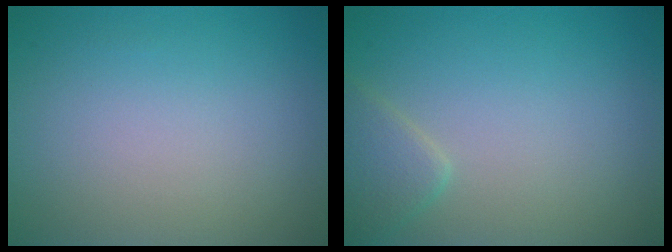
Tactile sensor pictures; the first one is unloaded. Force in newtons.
{"total": 2.1, "press": 2.1, "slide": 0.1}